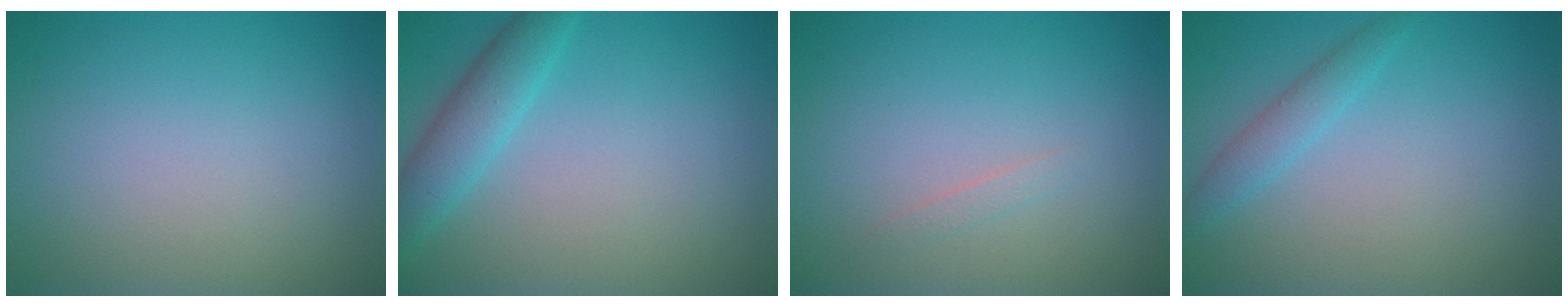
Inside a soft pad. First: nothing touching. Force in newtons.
{"total": 3.2, "press": 3.2, "slide": 0.1}
{"total": 0.6, "press": 0.6, "slide": 0.0}
{"total": 1.8, "press": 1.8, "slide": 0.1}